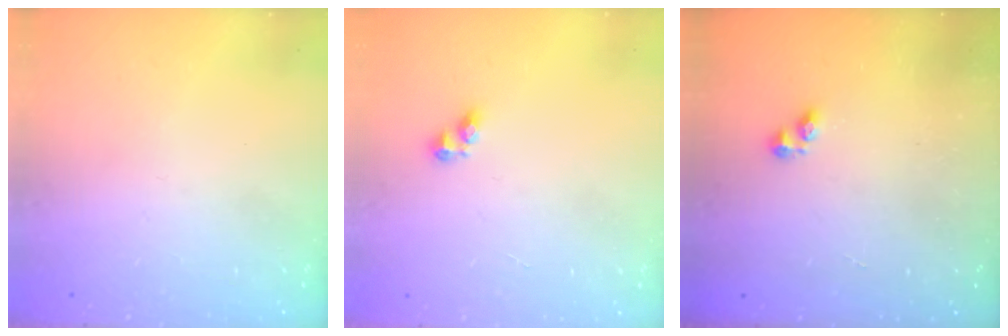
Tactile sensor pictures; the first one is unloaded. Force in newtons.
{"total": 3.5, "press": 3.5, "slide": 0.4}
{"total": 3.3, "press": 3.2, "slide": 0.5}